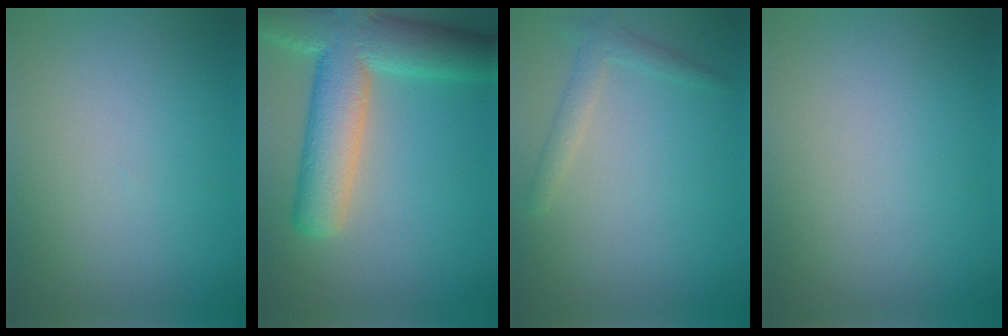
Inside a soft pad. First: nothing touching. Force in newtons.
{"total": 10.1, "press": 10.1, "slide": 0.6}
{"total": 1.9, "press": 1.9, "slide": 0.1}
{"total": 0.0}